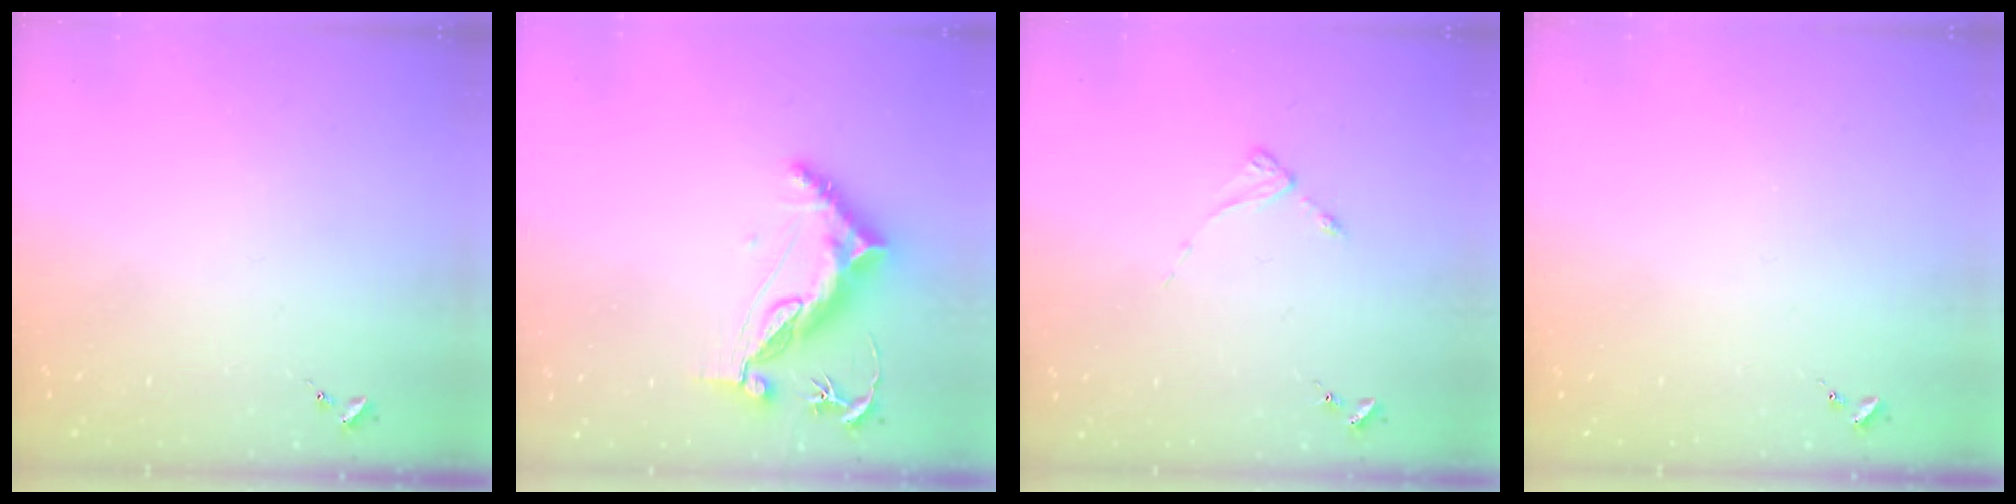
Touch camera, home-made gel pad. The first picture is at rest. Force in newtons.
{"total": 10.7, "press": 10.6, "slide": 1.2}
{"total": 2.5, "press": 2.5, "slide": 0.3}
{"total": 0.0}